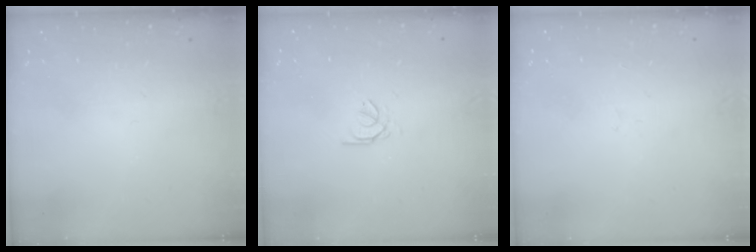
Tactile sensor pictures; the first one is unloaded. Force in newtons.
{"total": 0.7, "press": 0.6, "slide": 0.4}
{"total": 0.0}